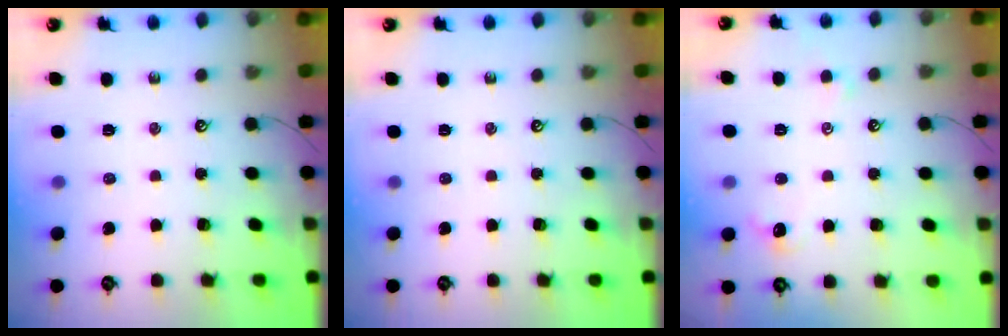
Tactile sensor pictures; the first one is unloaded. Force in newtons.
{"total": 0.0}
{"total": 1.0, "press": 0.5, "slide": 0.8}